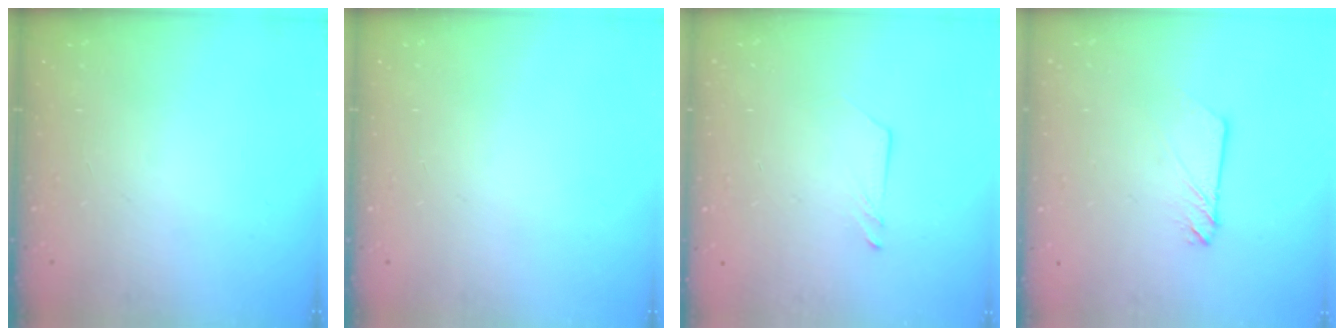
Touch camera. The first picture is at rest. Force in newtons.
{"total": 0.0}
{"total": 1.2, "press": 1.2, "slide": 0.1}
{"total": 2.3, "press": 2.3, "slide": 0.3}